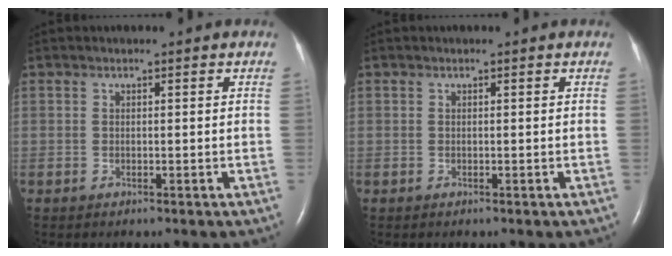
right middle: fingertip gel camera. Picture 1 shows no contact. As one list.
[{"total": 0.0}]